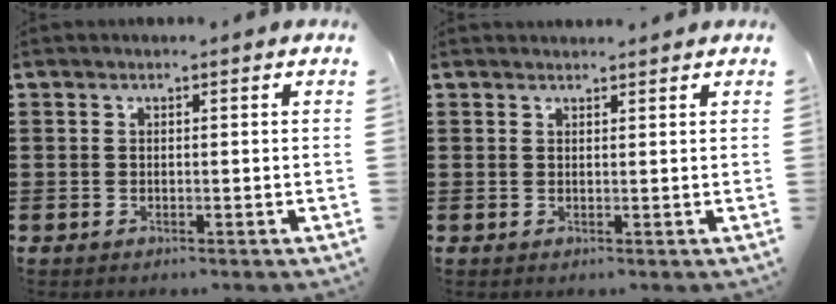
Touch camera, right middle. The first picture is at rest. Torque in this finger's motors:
{"motor_torque": [0.00, 0.00, 0.03, -0.01]}